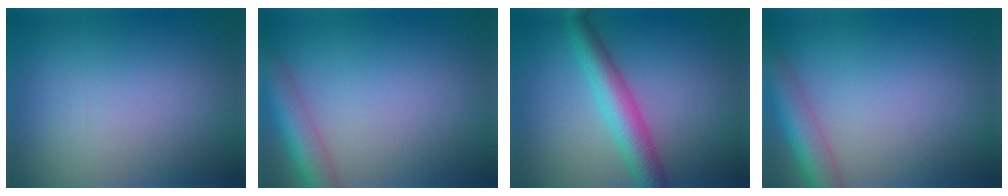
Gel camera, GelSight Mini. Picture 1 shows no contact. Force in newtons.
{"total": 5.1, "press": 5.1, "slide": 0.2}
{"total": 4.6, "press": 4.6, "slide": 0.2}
{"total": 5.1, "press": 5.1, "slide": 0.2}